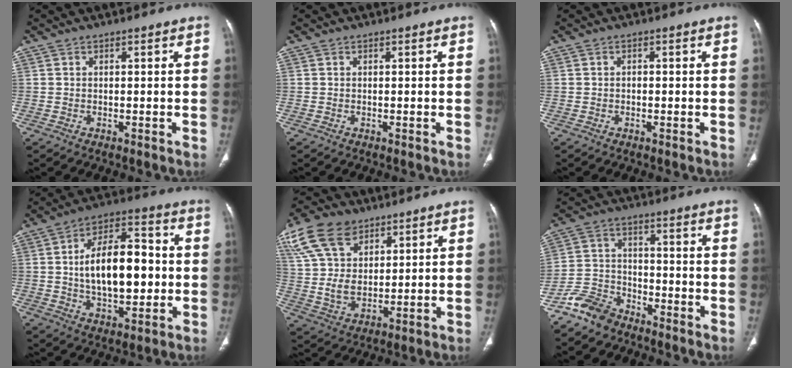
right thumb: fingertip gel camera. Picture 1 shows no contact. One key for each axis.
{"total": 0.0}
{"total": 0.6, "fx": -0.1, "fy": 0.5, "fz": 0.4, "tx": -0.004, "ty": 0.003, "tz": -0.005}
{"total": 16.8, "fx": 0.2, "fy": 8.8, "fz": 14.3, "tx": -0.208, "ty": 0.023, "tz": 0.002}
{"total": 15.2, "fx": 8.3, "fy": 9.5, "fz": 8.5, "tx": -0.153, "ty": -0.017, "tz": 0.167}
{"total": 7.3, "fx": -6.0, "fy": 3.8, "fz": 1.7, "tx": -0.031, "ty": 0.032, "tz": -0.126}